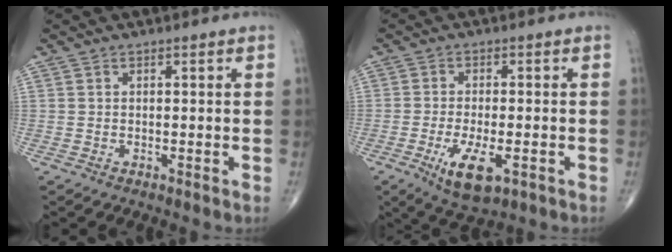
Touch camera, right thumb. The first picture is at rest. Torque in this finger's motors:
{"motor_torque": [0.10, -0.05, 0.50, 0.36, 0.09]}